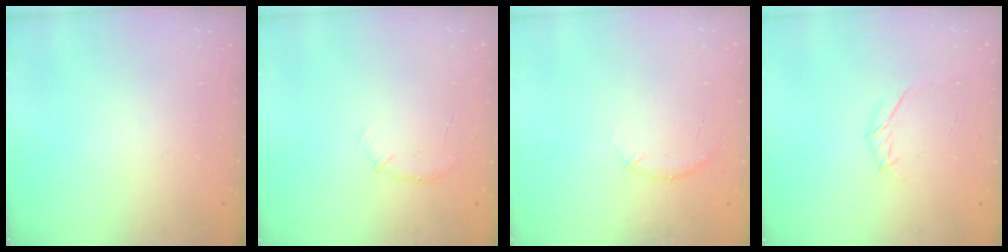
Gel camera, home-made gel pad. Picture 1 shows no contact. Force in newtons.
{"total": 6.9, "press": 6.7, "slide": 1.8}
{"total": 5.7, "press": 5.6, "slide": 1.3}
{"total": 6.0, "press": 5.9, "slide": 1.0}